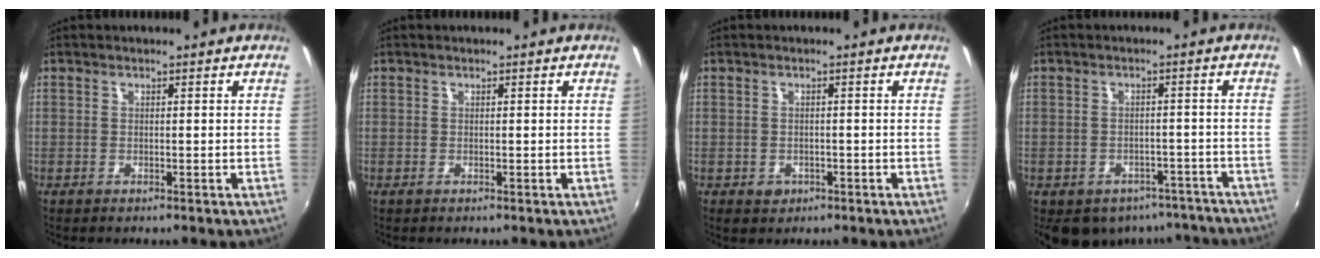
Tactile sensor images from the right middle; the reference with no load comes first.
{"total": 0.0}
{"total": 2.5, "force": [-0.9, 2.1, 0.8], "torque": [-0.019, -0.004, -0.010]}
{"total": 14.5, "force": [-10.7, 8.3, 5.0], "torque": [-0.105, 0.007, -0.117]}